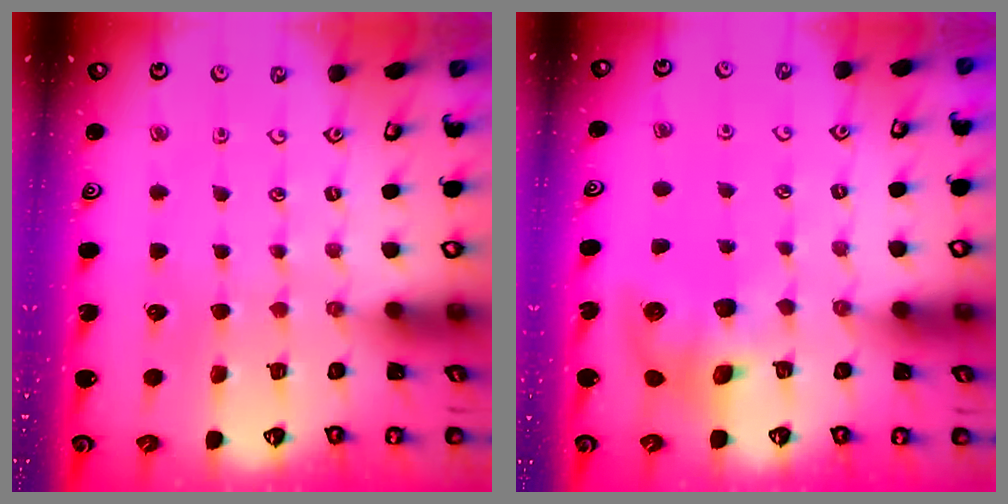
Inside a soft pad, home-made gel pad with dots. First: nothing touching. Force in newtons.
{"total": 7.4, "press": 7.3, "slide": 1.0}